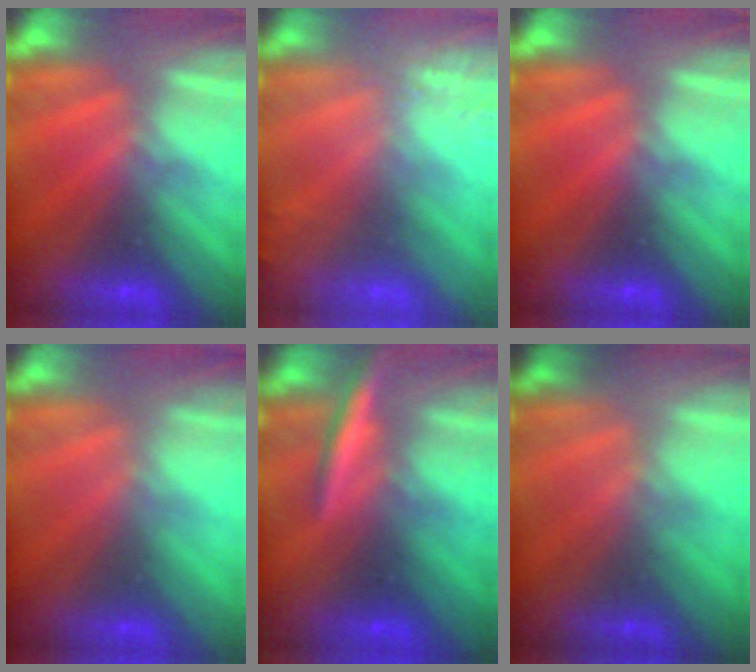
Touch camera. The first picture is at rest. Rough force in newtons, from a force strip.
{"total": 2.4}
{"total": 0.0}
{"total": 2.4}
{"total": 3.0}
{"total": 1.7}